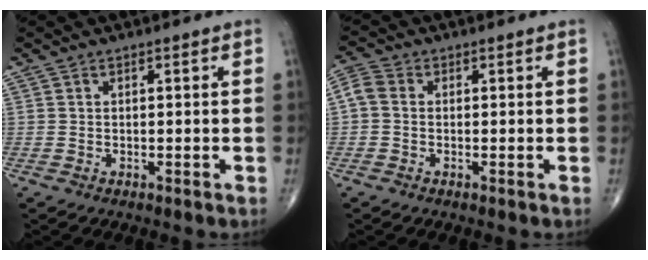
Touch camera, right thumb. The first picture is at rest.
{"total": 3.4, "force": [0.0, 2.6, 2.2], "torque": [-0.050, 0.009, -0.012]}